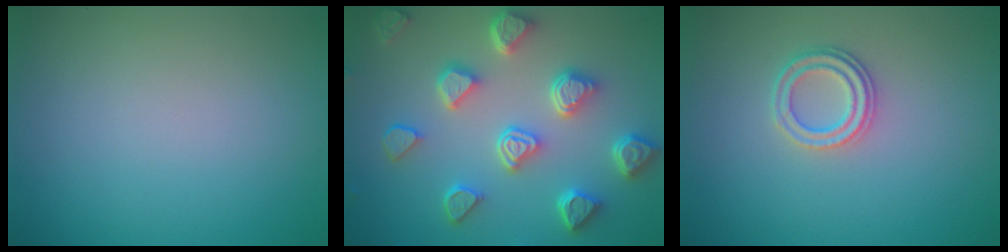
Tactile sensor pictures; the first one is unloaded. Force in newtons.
{"total": 6.7, "press": 5.4, "slide": 3.9}
{"total": 2.3, "press": 2.1, "slide": 1.0}